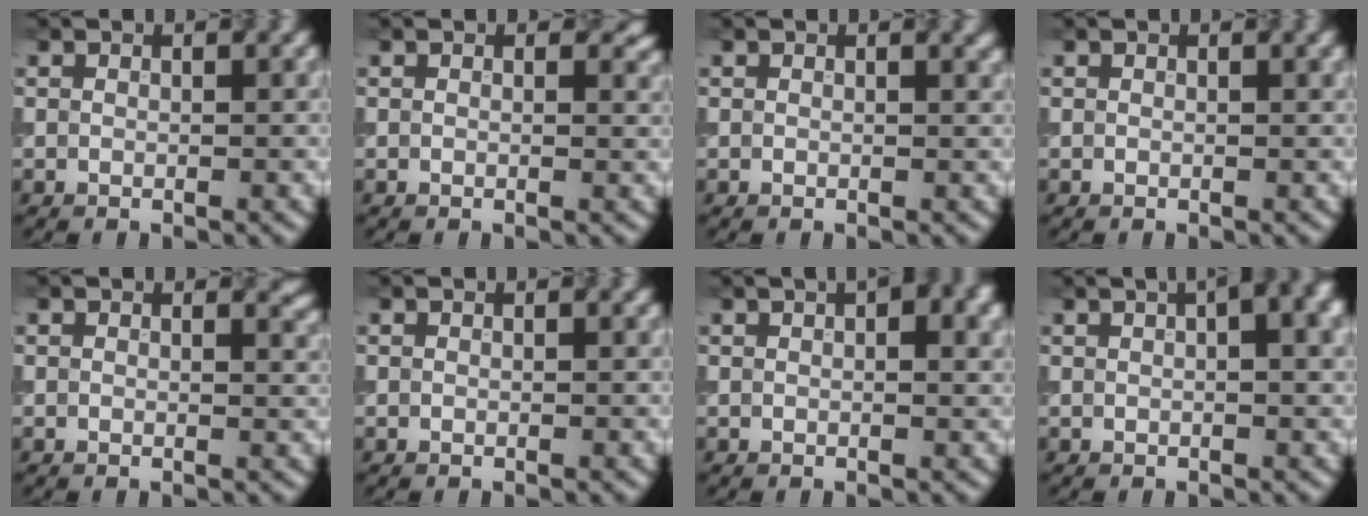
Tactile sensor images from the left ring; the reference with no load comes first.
{"total": 1.0, "force": [0.5, 0.6, 0.6], "torque": [-0.004, -0.005, 0.006]}
{"total": 0.8, "force": [0.6, 0.2, 0.5], "torque": [-0.002, 0.003, 0.007]}
{"total": 0.6, "force": [0.3, 0.1, 0.5], "torque": [-0.005, 0.004, 0.003]}
{"total": 1.1, "force": [0.9, 0.3, 0.6], "torque": [-0.002, -0.002, 0.012]}
{"total": 0.0}
{"total": 4.6, "force": [1.9, 1.8, 3.8], "torque": [-0.037, 0.012, 0.016]}
{"total": 8.1, "force": [3.0, 3.3, 6.7], "torque": [-0.055, 0.032, 0.028]}